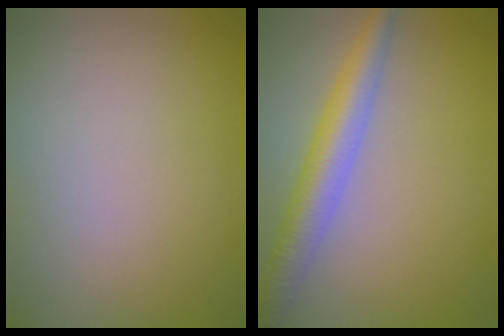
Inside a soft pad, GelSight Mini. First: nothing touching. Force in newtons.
{"total": 4.7, "press": 4.7, "slide": 0.1}